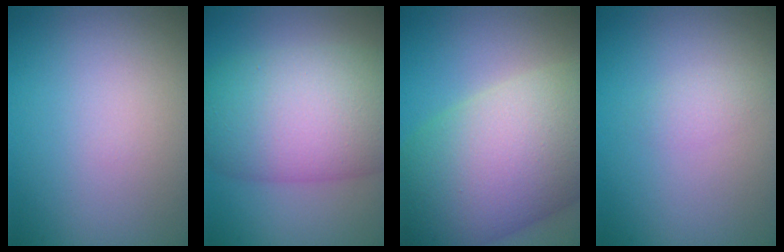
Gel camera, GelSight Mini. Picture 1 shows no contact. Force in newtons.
{"total": 10.7, "press": 10.7, "slide": 0.3}
{"total": 14.4, "press": 14.4, "slide": 0.6}
{"total": 1.0, "press": 1.0, "slide": 0.1}